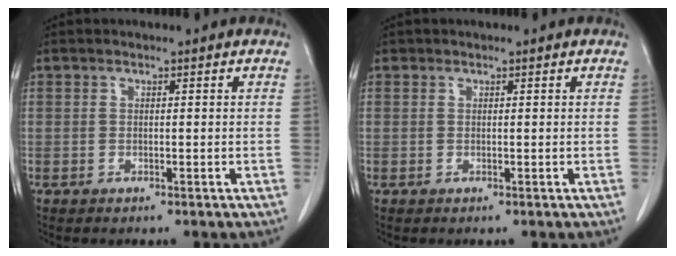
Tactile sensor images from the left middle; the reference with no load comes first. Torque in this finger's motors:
{"motor_torque": [-0.17, 0.19, -0.06, 0.00]}